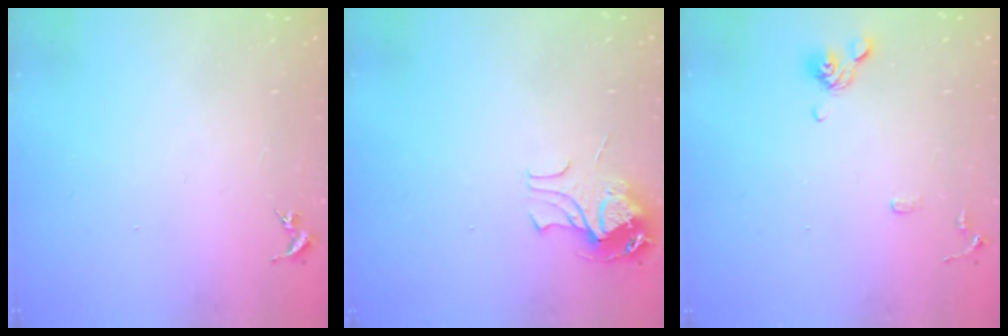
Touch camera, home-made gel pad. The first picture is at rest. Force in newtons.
{"total": 9.5, "press": 9.5, "slide": 1.1}
{"total": 8.8, "press": 8.6, "slide": 2.0}